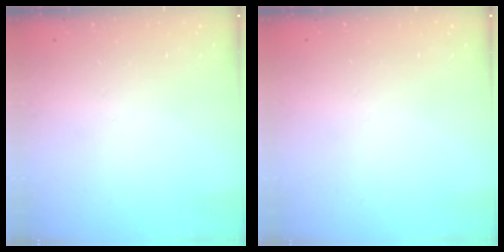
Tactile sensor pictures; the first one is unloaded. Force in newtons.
{"total": 0.0}